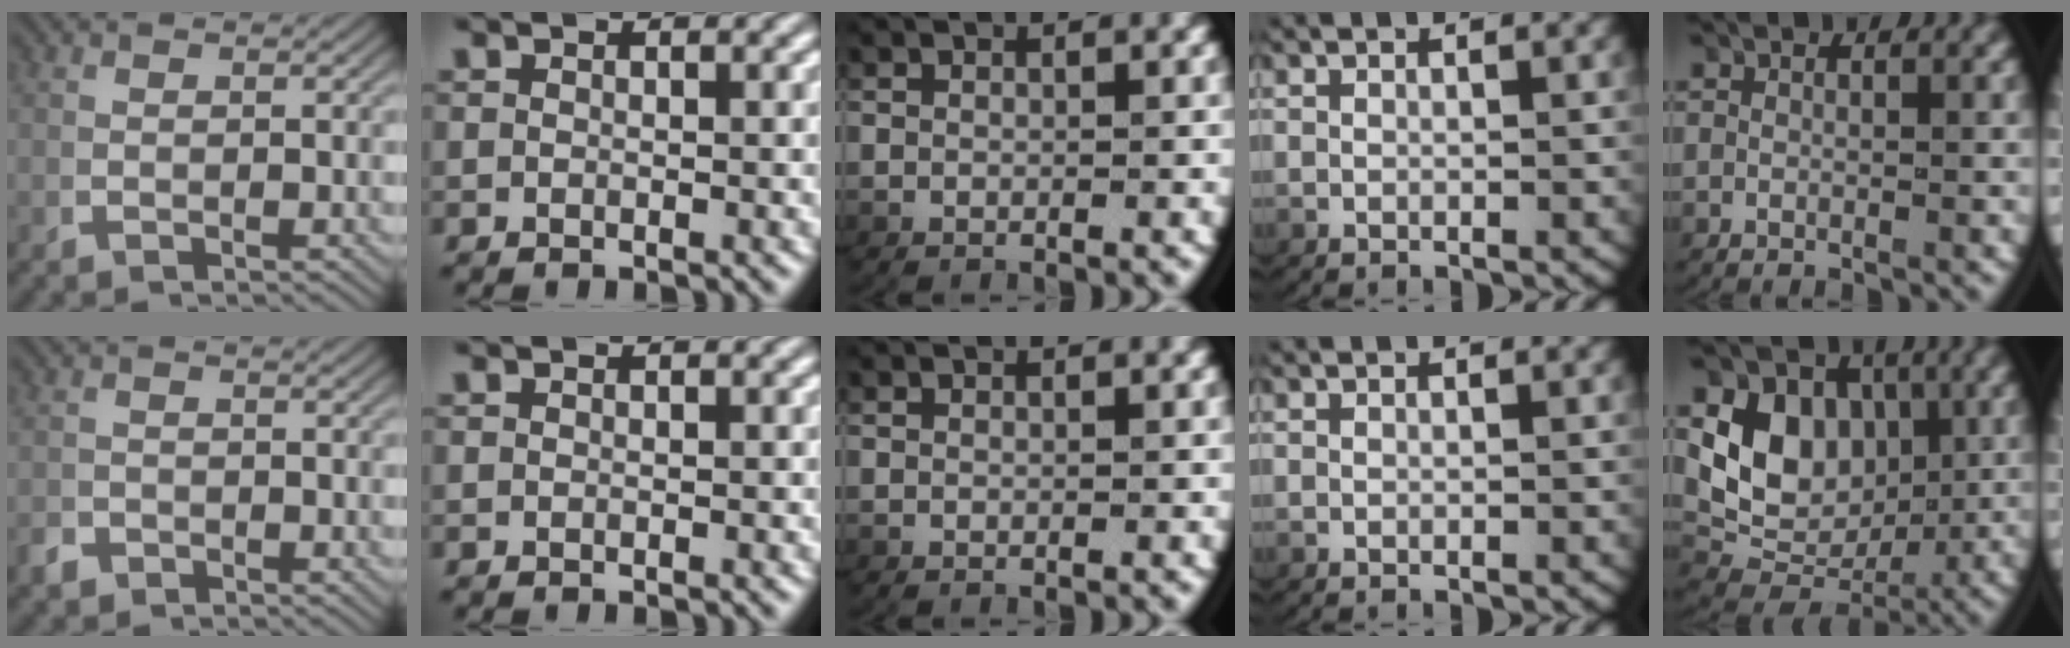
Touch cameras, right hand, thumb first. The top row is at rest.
{"thumb": {"total": 1.4, "force": [-1.3, 0.5, -0.1], "torque": [0.006, -0.006, -0.022]}, "little": {"total": 10.0, "force": [0.6, 8.0, 5.9], "torque": [-0.109, -0.022, 0.019]}}